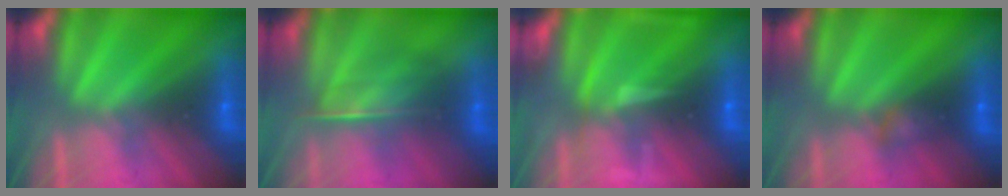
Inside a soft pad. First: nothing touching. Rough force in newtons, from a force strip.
{"total": 2.1}
{"total": 7.8}
{"total": 2.2}